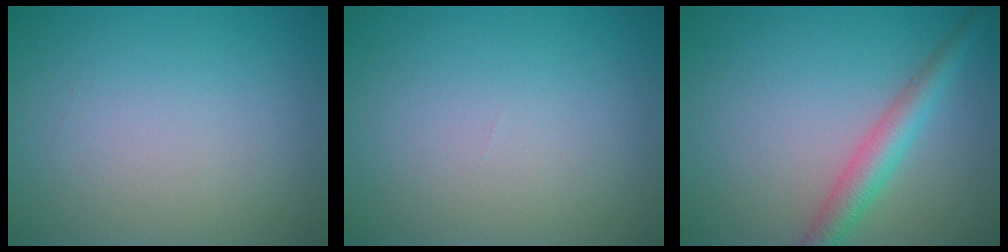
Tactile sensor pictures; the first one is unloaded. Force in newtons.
{"total": 0.0}
{"total": 3.4, "press": 3.4, "slide": 0.1}